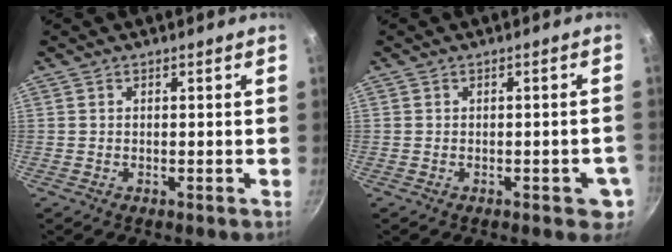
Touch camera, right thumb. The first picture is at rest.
{"total": 4.3, "force": [-1.4, 2.3, 3.4], "torque": [-0.019, 0.009, -0.015]}